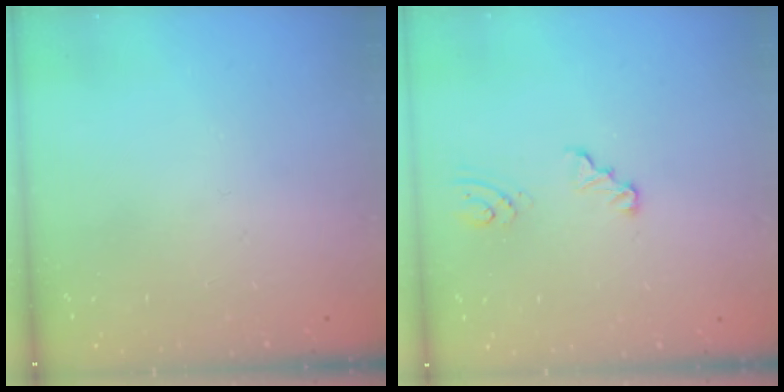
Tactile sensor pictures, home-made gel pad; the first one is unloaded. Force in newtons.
{"total": 3.4, "press": 3.4, "slide": 0.4}